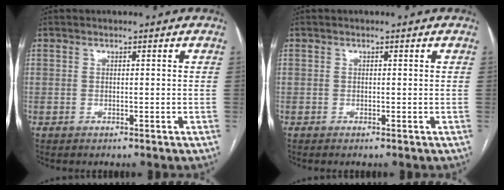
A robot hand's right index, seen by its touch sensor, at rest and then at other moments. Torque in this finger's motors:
{"motor_torque": [-0.07, -0.02, -0.04, 0.01]}